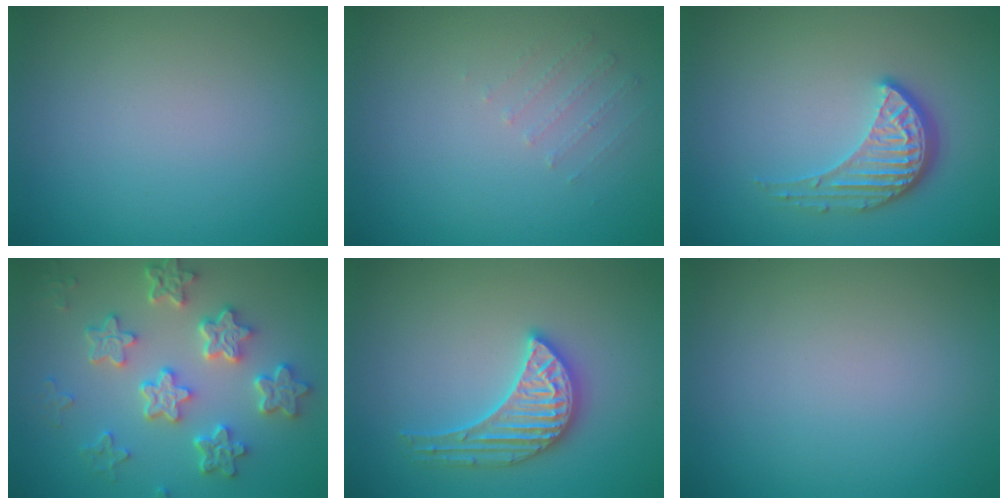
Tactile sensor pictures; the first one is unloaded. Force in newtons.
{"total": 0.6, "press": 0.5, "slide": 0.4}
{"total": 4.1, "press": 3.0, "slide": 2.7}
{"total": 6.5, "press": 5.0, "slide": 4.2}
{"total": 3.6, "press": 3.6, "slide": 0.4}
{"total": 0.0}